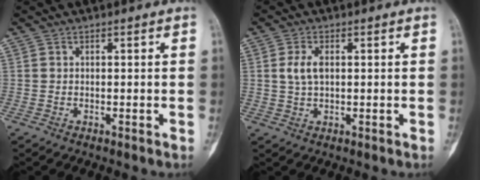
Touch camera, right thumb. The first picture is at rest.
{"total": 3.7, "force": [0.7, 2.0, 3.0], "torque": [-0.065, 0.000, 0.014]}